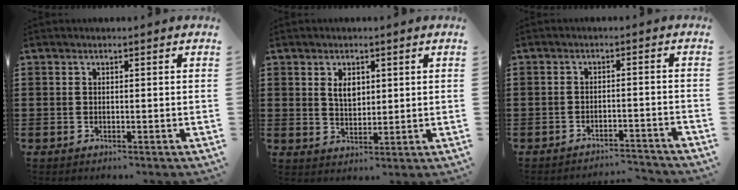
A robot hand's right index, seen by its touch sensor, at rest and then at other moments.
{"total": 3.3, "force": [1.3, 2.0, 2.4], "torque": [-0.045, 0.004, 0.021]}
{"total": 3.0, "force": [-2.9, -0.2, 0.4], "torque": [-0.011, 0.001, -0.062]}